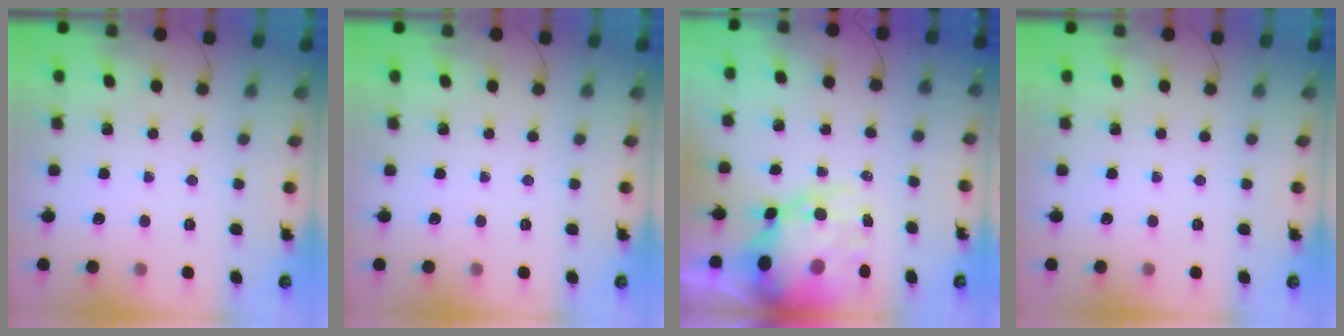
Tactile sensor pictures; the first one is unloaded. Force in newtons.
{"total": 0.0}
{"total": 13.6, "press": 13.2, "slide": 3.5}
{"total": 0.0}